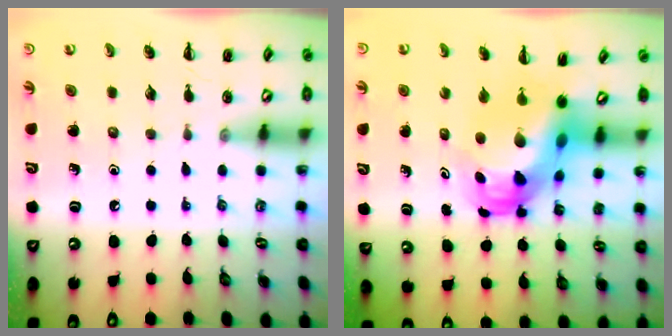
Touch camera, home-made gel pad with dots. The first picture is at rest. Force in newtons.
{"total": 7.2, "press": 6.9, "slide": 2.2}